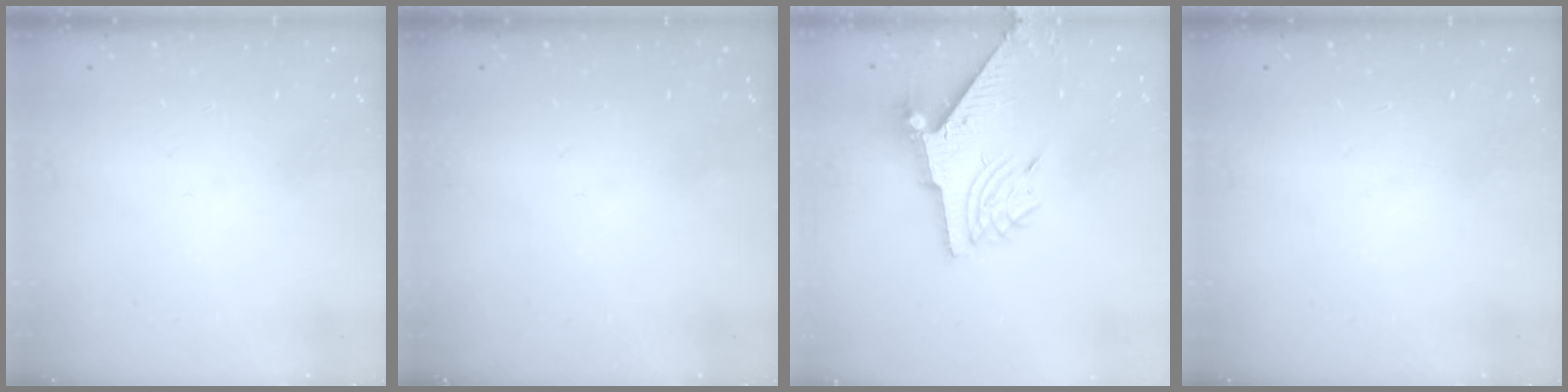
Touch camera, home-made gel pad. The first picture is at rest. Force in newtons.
{"total": 0.0}
{"total": 9.4, "press": 9.4, "slide": 1.2}
{"total": 0.0}